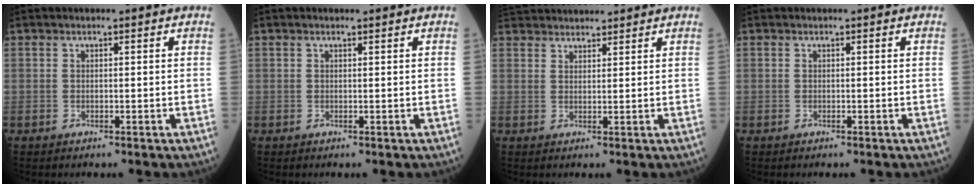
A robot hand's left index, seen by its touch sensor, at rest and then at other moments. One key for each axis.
{"total": 0.7, "fx": 0.6, "fy": 0.1, "fz": 0.5, "tx": -0.011, "ty": 0.003, "tz": 0.009}
{"total": 9.5, "fx": 8.9, "fy": 2.0, "fz": 2.6, "tx": -0.040, "ty": 0.039, "tz": 0.144}
{"total": 0.0}